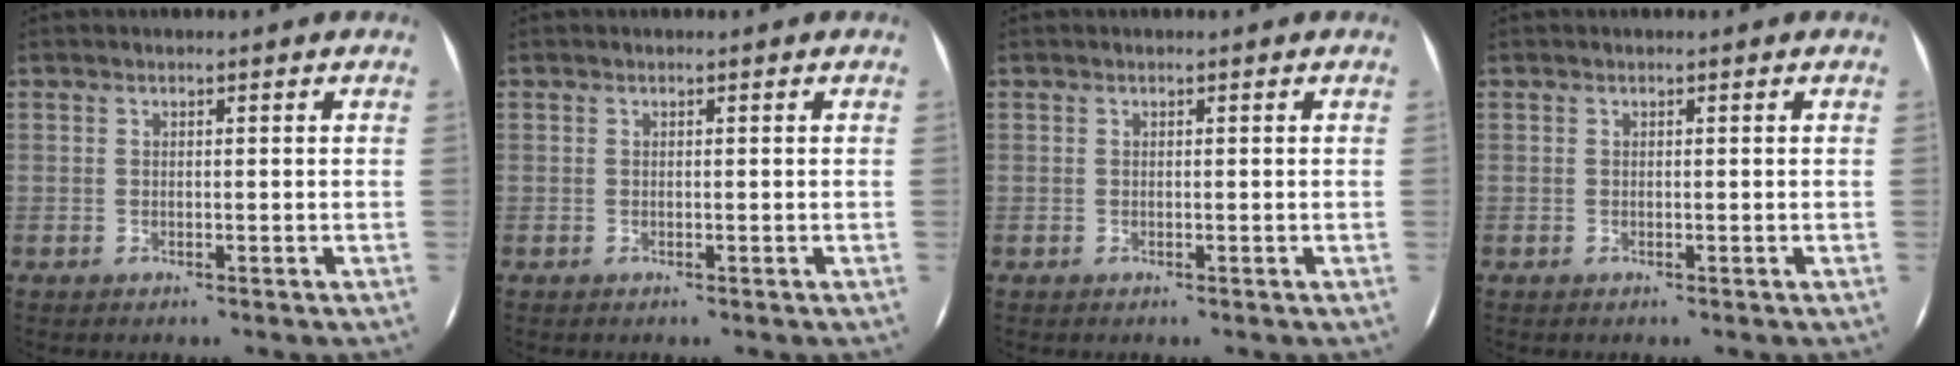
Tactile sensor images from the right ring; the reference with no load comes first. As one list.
[{"total": 0.0}, {"total": 0.0}, {"total": 0.0}]